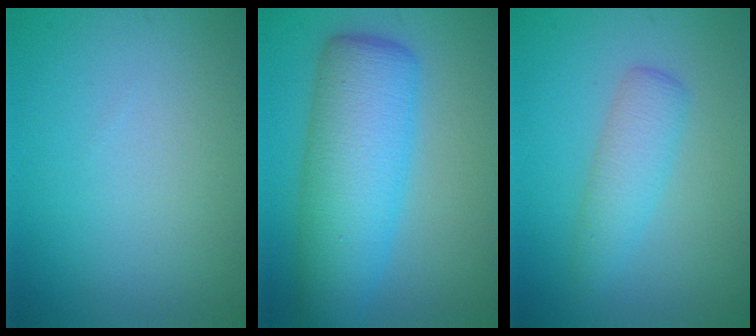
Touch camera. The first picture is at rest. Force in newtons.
{"total": 6.7, "press": 6.7, "slide": 0.1}
{"total": 2.8, "press": 2.8, "slide": 0.0}